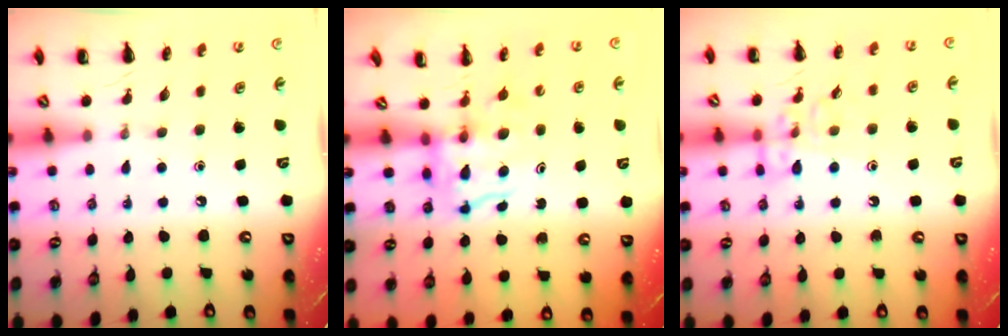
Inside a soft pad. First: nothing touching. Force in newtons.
{"total": 3.4, "press": 3.4, "slide": 0.3}
{"total": 11.2, "press": 11.2, "slide": 0.7}